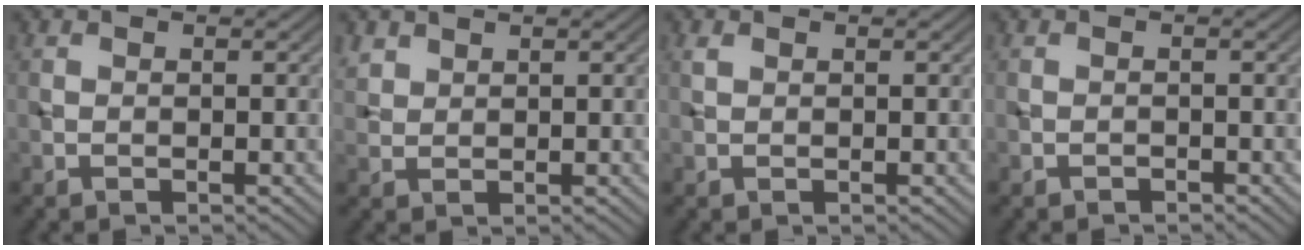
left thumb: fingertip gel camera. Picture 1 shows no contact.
{"total": 2.0, "force": [1.5, 1.2, 0.5], "torque": [-0.018, 0.002, 0.035]}
{"total": 0.7, "force": [0.4, 0.3, 0.4], "torque": [-0.014, 0.001, 0.010]}
{"total": 0.5, "force": [-0.5, 0.2, 0.1], "torque": [0.003, 0.000, -0.009]}